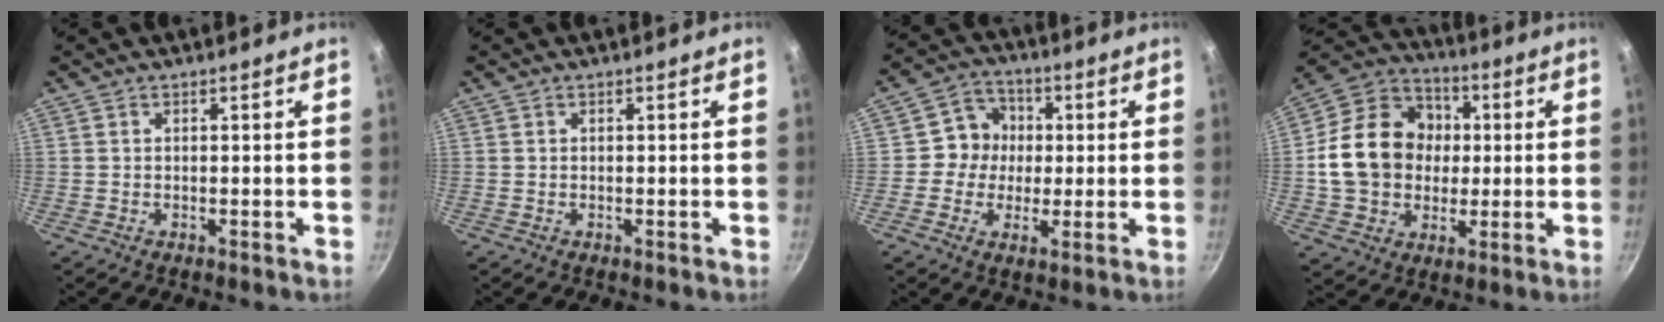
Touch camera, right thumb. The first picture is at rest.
{"total": 0.0}
{"total": 7.8, "force": [0.9, 7.2, 2.9], "torque": [-0.011, 0.001, -0.006]}
{"total": 18.7, "force": [0.9, 15.3, 10.6], "torque": [-0.157, 0.027, 0.012]}